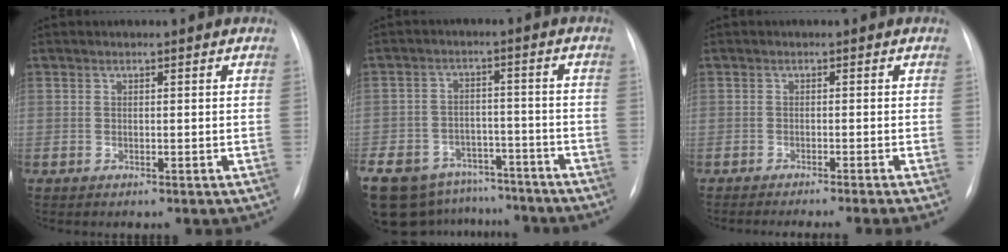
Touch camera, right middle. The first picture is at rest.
{"total": 19.7, "force": [-14.9, 10.6, 7.2], "torque": [-0.204, -0.006, -0.211]}
{"total": 7.9, "force": [-6.7, -1.4, 4.0], "torque": [-0.023, -0.016, -0.092]}